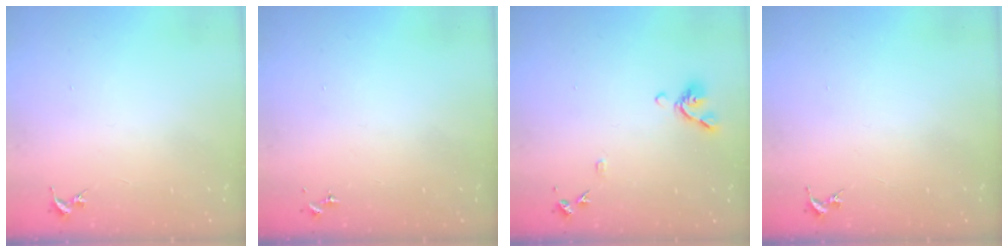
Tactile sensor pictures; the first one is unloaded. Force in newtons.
{"total": 0.0}
{"total": 9.1, "press": 9.0, "slide": 1.4}
{"total": 0.0}